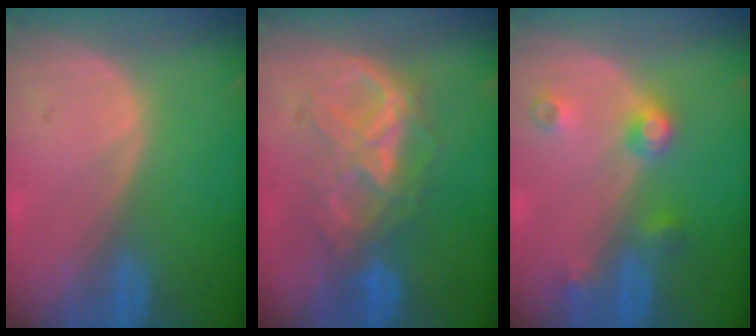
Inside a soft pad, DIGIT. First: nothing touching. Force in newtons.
{"total": 7.3, "press": 7.3, "slide": 0.3}
{"total": 4.5, "press": 4.0, "slide": 2.0}